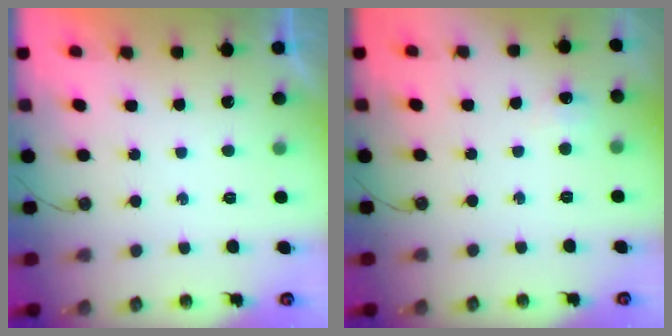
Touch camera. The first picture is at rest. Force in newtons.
{"total": 5.6, "press": 5.6, "slide": 0.8}